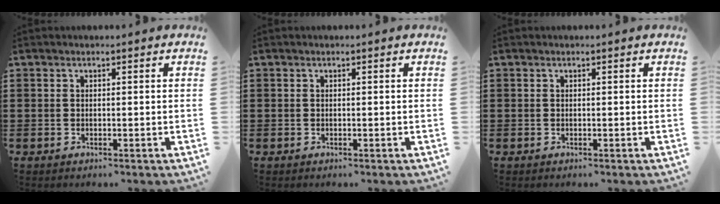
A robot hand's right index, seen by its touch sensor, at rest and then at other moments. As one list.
[{"total": 0.0}, {"total": 0.0}]